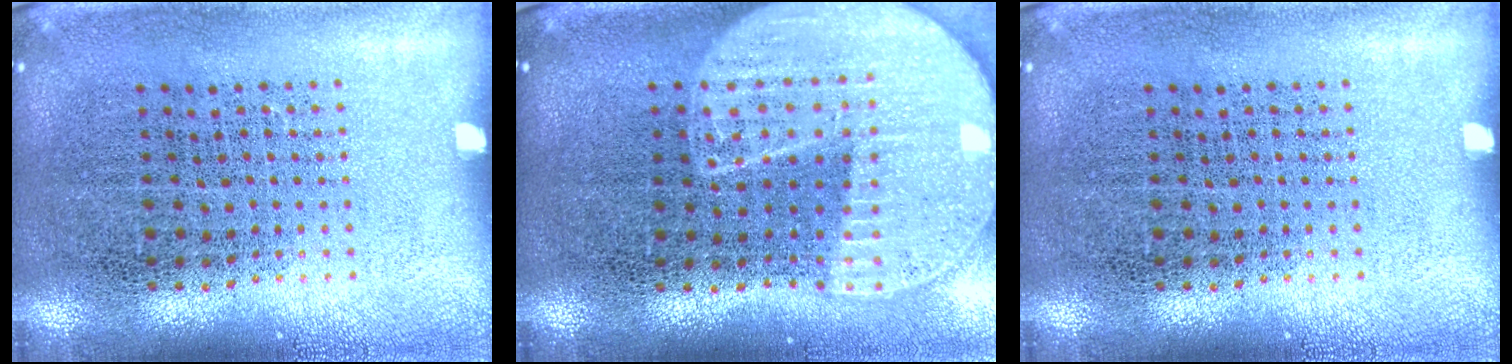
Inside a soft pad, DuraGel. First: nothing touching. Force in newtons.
{"total": 2.3, "press": 2.0, "slide": 1.1}
{"total": 0.0}